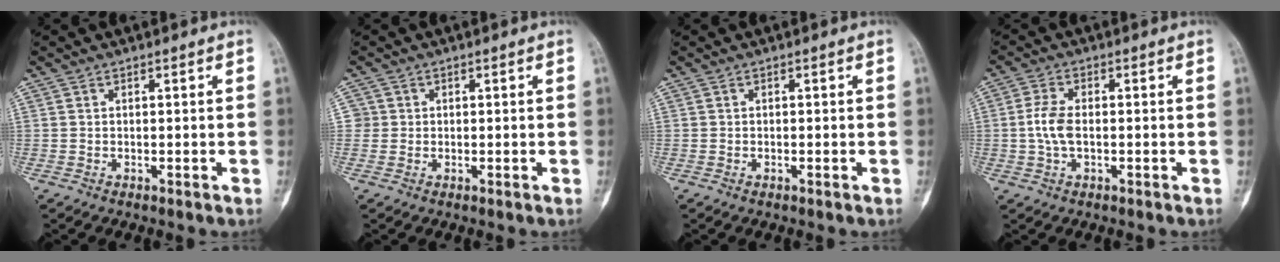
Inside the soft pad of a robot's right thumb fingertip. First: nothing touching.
{"total": 1.8, "force": [0.1, 1.8, -0.1], "torque": [0.015, 0.006, -0.002]}
{"total": 0.0}
{"total": 5.0, "force": [-0.3, 2.6, 4.2], "torque": [-0.096, 0.003, -0.014]}